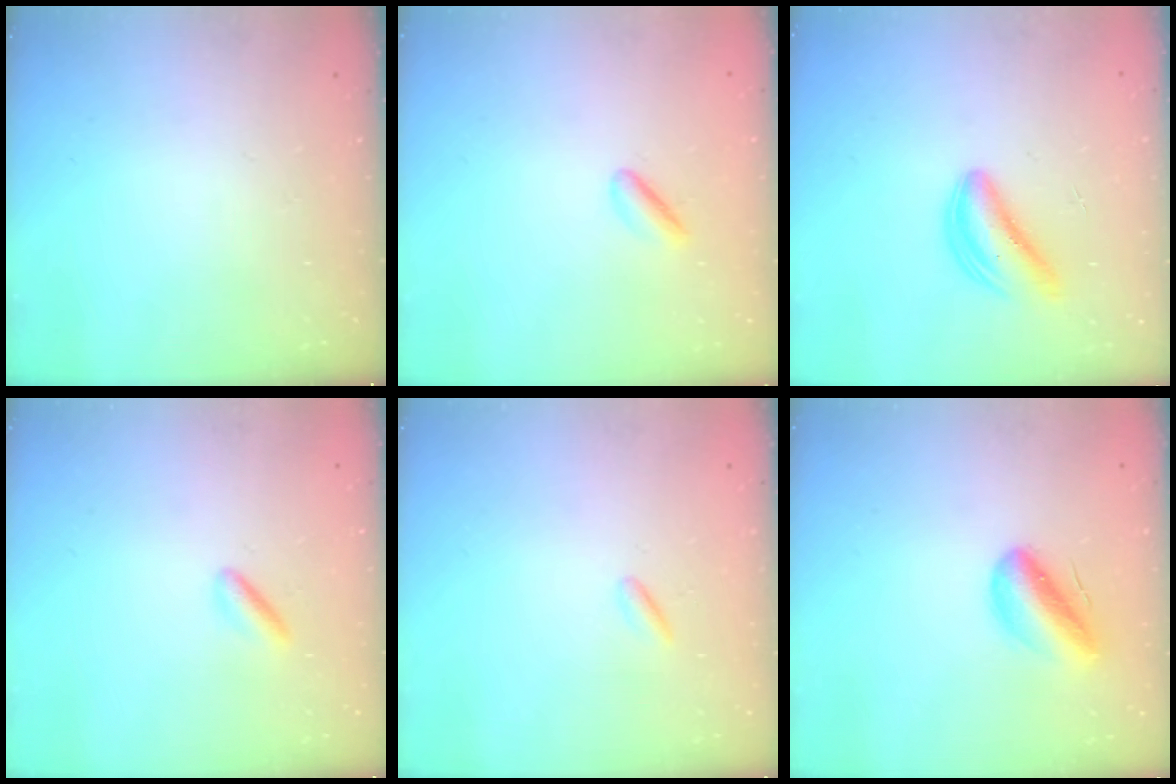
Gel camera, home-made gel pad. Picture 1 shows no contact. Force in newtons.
{"total": 2.9, "press": 2.6, "slide": 1.2}
{"total": 5.7, "press": 5.7, "slide": 0.7}
{"total": 3.5, "press": 3.4, "slide": 0.8}
{"total": 1.2, "press": 1.0, "slide": 0.6}
{"total": 8.9, "press": 8.6, "slide": 2.3}